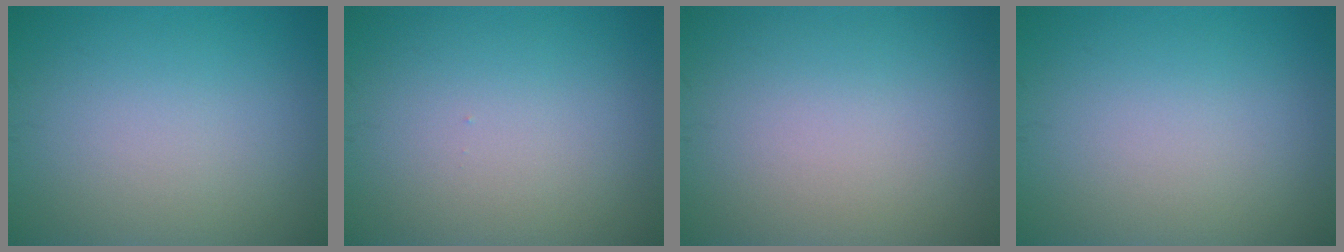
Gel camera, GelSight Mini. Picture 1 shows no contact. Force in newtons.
{"total": 0.0}
{"total": 0.0}
{"total": 0.0}